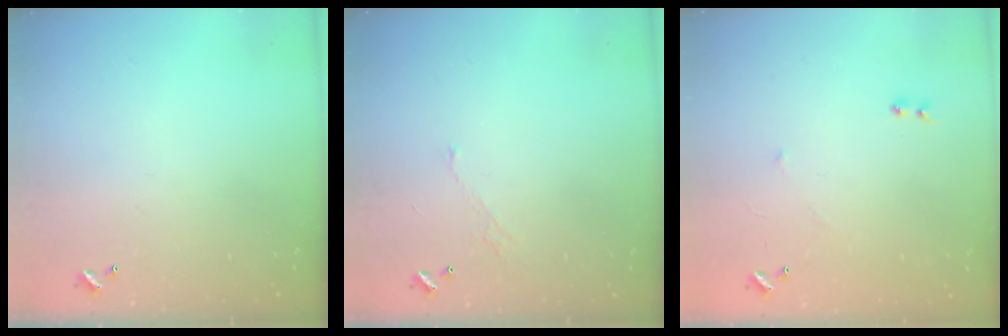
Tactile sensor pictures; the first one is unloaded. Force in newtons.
{"total": 3.5, "press": 3.5, "slide": 0.7}
{"total": 6.7, "press": 6.7, "slide": 0.7}